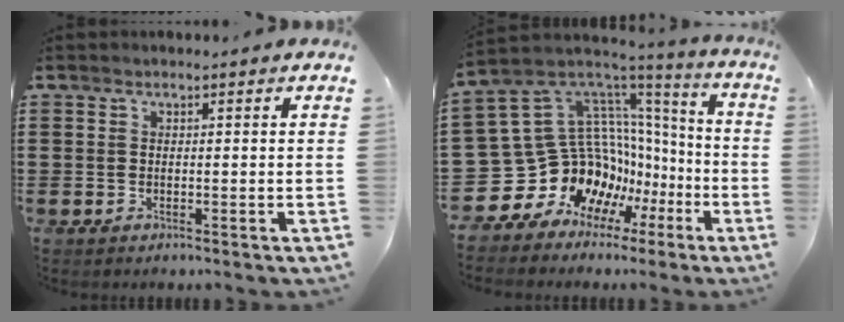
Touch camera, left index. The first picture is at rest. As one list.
[{"total": 17.4, "force": [-5.3, 14.7, 7.8], "torque": [-0.187, -0.046, -0.039]}]